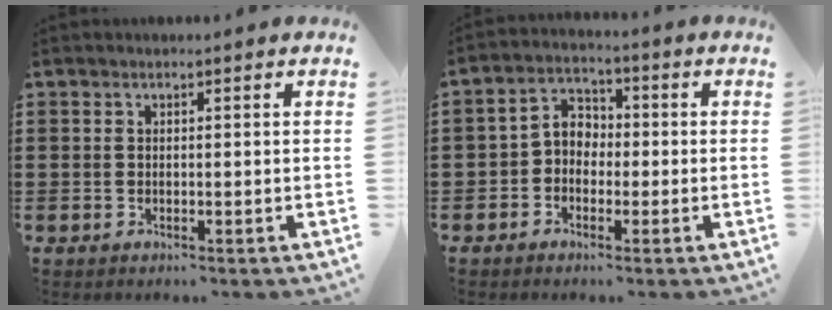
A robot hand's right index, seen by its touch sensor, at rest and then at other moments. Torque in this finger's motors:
{"motor_torque": [0.91, -0.37, 0.43, 0.08]}